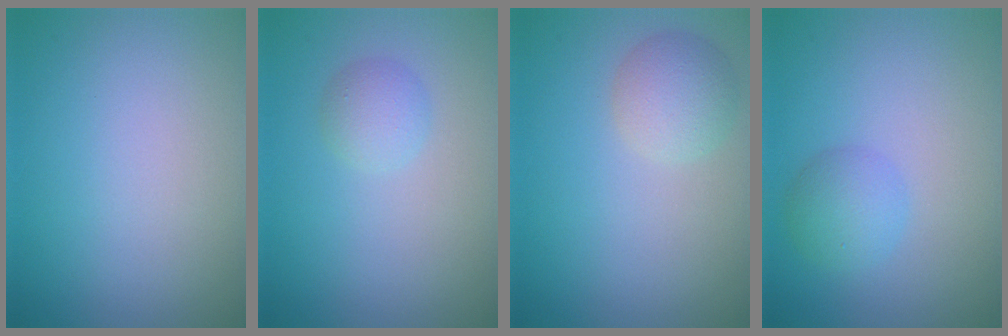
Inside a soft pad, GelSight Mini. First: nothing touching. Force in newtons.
{"total": 1.7, "press": 1.7, "slide": 0.1}
{"total": 2.7, "press": 2.7, "slide": 0.1}
{"total": 2.4, "press": 2.4, "slide": 0.1}